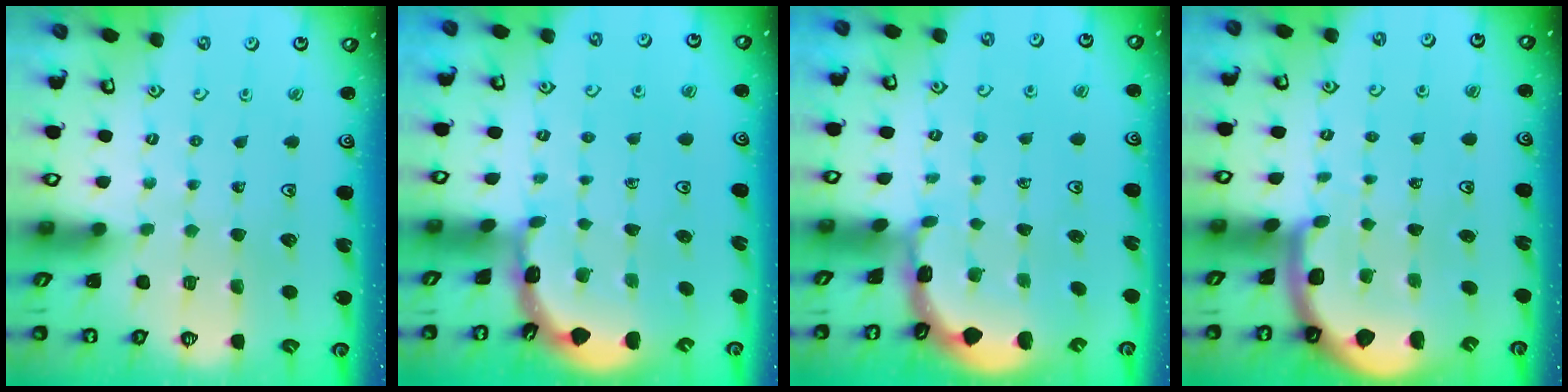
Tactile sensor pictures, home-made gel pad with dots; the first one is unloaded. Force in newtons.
{"total": 1.8, "press": 1.7, "slide": 0.0}
{"total": 1.2, "press": 1.2, "slide": 0.1}
{"total": 2.5, "press": 2.4, "slide": 0.5}